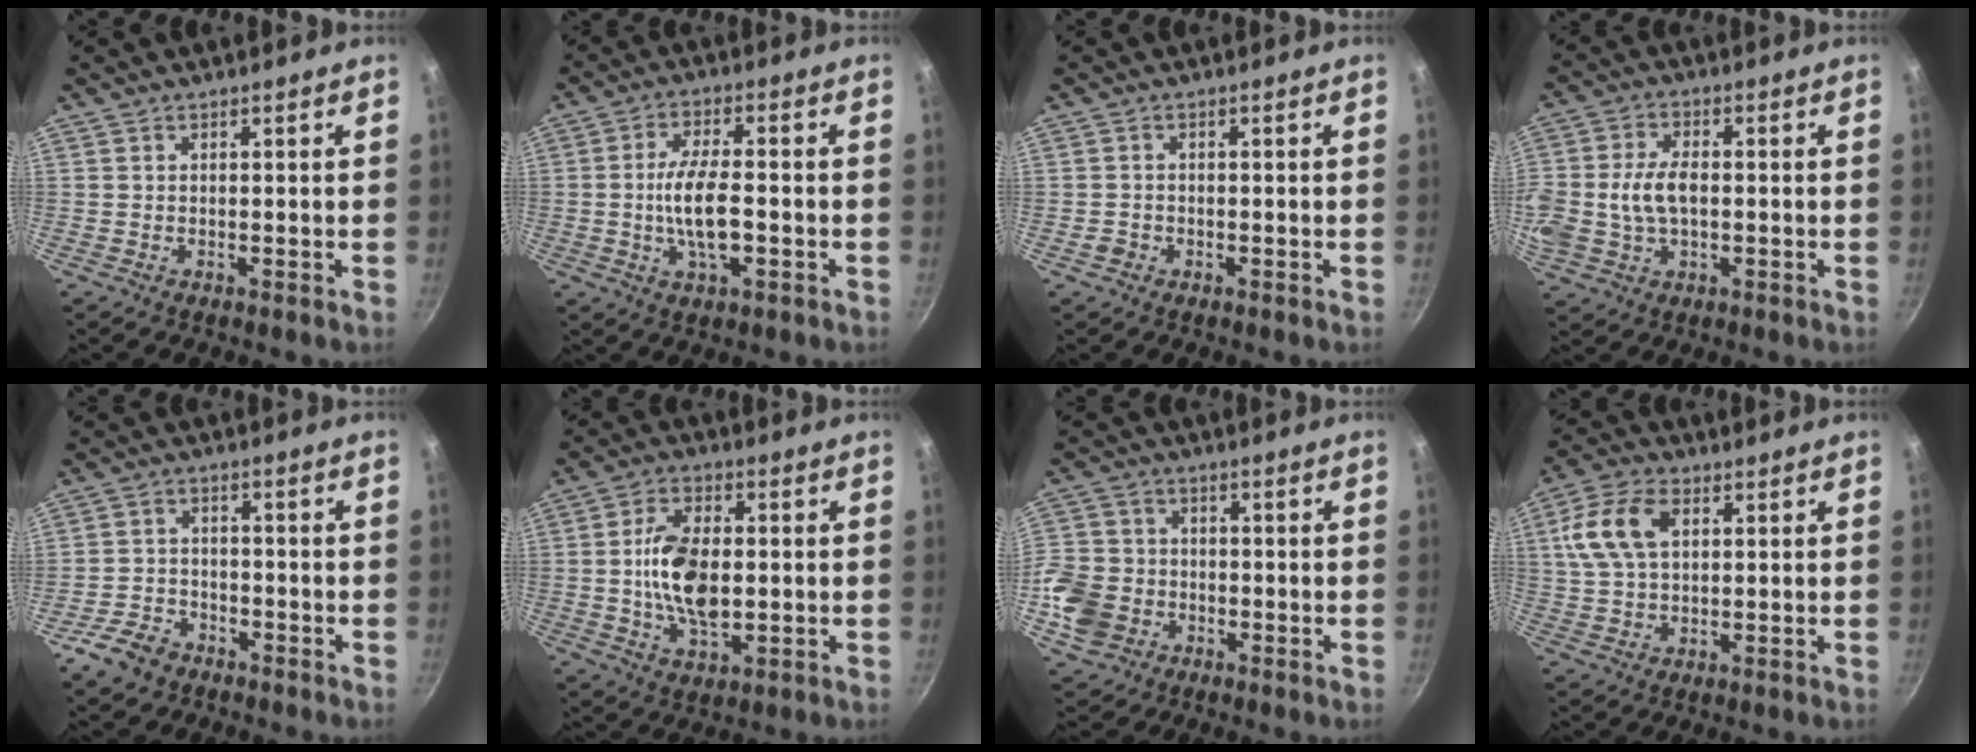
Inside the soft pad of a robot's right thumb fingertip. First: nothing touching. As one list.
[{"total": 8.9, "force": [-1.2, 3.6, 8.0], "torque": [-0.153, 0.008, -0.024]}, {"total": 1.3, "force": [-0.6, 1.1, 0.3], "torque": [-0.001, 0.006, -0.012]}, {"total": 11.9, "force": [-0.4, 7.9, 9.0], "torque": [-0.201, 0.012, 0.001]}, {"total": 6.1, "force": [-4.3, 3.8, 2.2], "torque": [-0.037, 0.020, -0.080]}, {"total": 12.7, "force": [-0.1, 6.9, 10.7], "torque": [-0.186, 0.002, 0.000]}, {"total": 11.1, "force": [-3.7, 9.1, 5.3], "torque": [-0.101, 0.014, -0.071]}, {"total": 10.9, "force": [3.0, 6.7, 8.1], "torque": [-0.162, 0.014, 0.055]}]